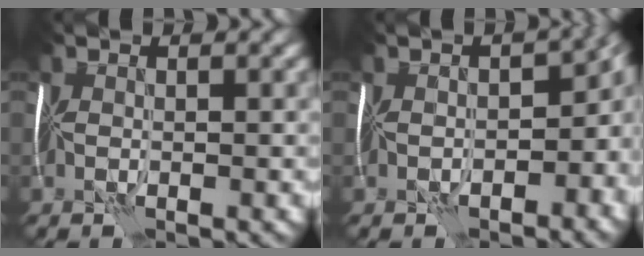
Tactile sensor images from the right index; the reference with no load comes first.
{"total": 9.7, "force": [-2.2, 5.6, 7.6], "torque": [-0.037, -0.009, -0.016]}